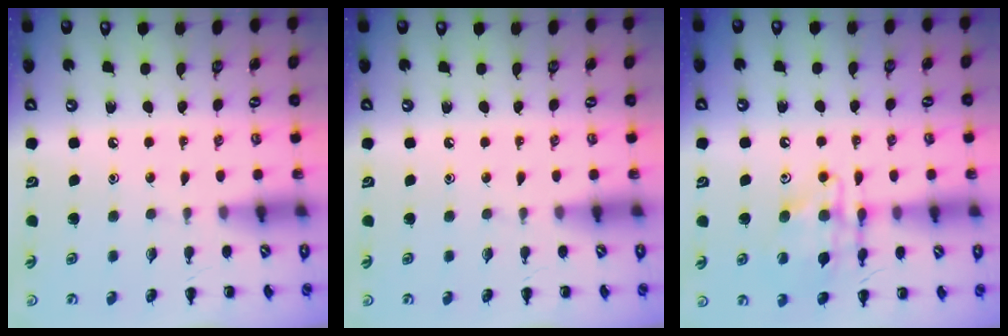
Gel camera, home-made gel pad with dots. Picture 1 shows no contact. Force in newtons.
{"total": 0.0}
{"total": 13.9, "press": 13.7, "slide": 2.5}